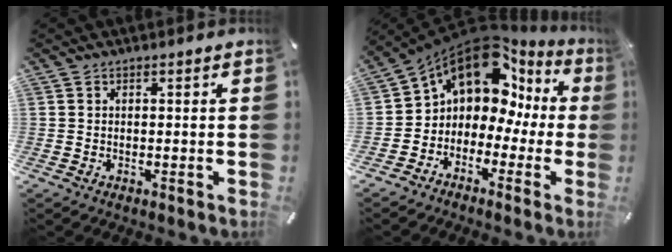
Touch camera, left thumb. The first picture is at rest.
{"total": 12.5, "force": [6.5, 8.4, 6.7], "torque": [-0.134, -0.056, 0.111]}